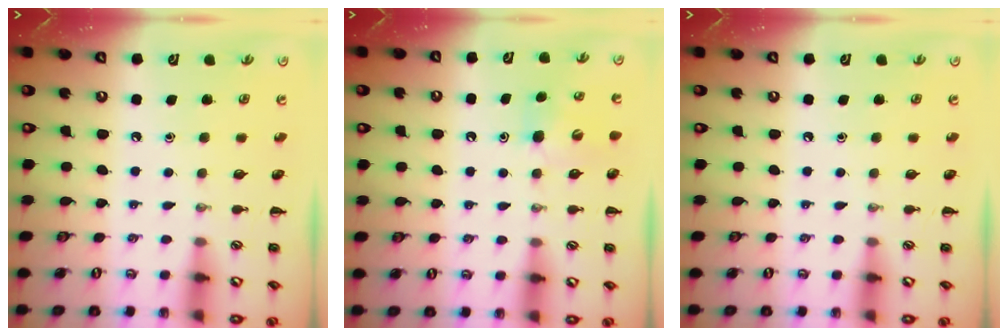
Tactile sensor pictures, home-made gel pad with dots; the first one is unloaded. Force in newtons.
{"total": 4.7, "press": 4.6, "slide": 1.1}
{"total": 0.0}